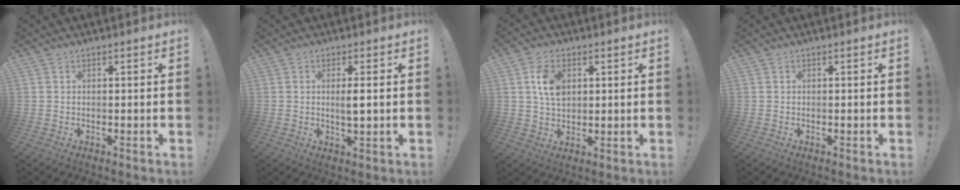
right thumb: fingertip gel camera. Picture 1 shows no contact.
{"total": 3.4, "force": [0.6, 0.6, 3.3], "torque": [-0.047, -0.009, 0.007]}
{"total": 8.4, "force": [2.4, 5.6, 5.7], "torque": [-0.095, 0.002, 0.043]}
{"total": 0.0}